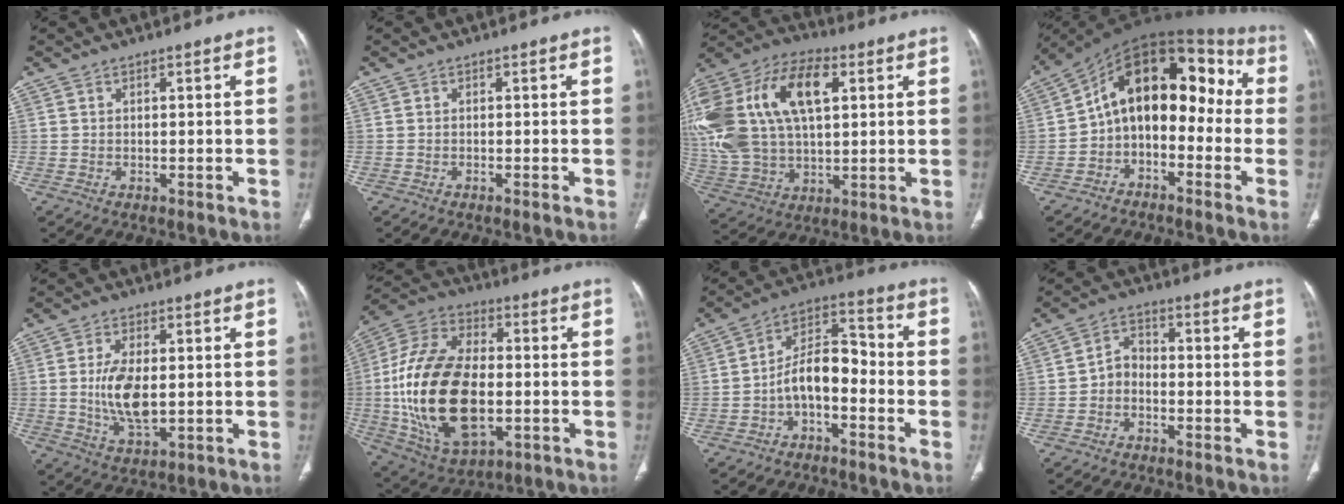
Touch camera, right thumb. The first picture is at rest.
{"total": 0.9, "force": [-0.7, 0.0, 0.6], "torque": [-0.012, -0.001, -0.007]}
{"total": 28.5, "force": [7.0, 16.3, 22.2], "torque": [-0.489, 0.030, 0.129]}
{"total": 15.8, "force": [-1.4, 10.1, 12.2], "torque": [-0.144, 0.085, -0.038]}
{"total": 9.0, "force": [0.0, 4.4, 7.9], "torque": [-0.154, -0.011, 0.006]}
{"total": 25.4, "force": [-2.8, 14.4, 20.7], "torque": [-0.405, 0.008, -0.036]}
{"total": 9.6, "force": [-3.4, 5.2, 7.3], "torque": [-0.114, 0.062, -0.068]}
{"total": 4.2, "force": [-1.6, 3.2, 2.3], "torque": [-0.027, 0.024, -0.040]}